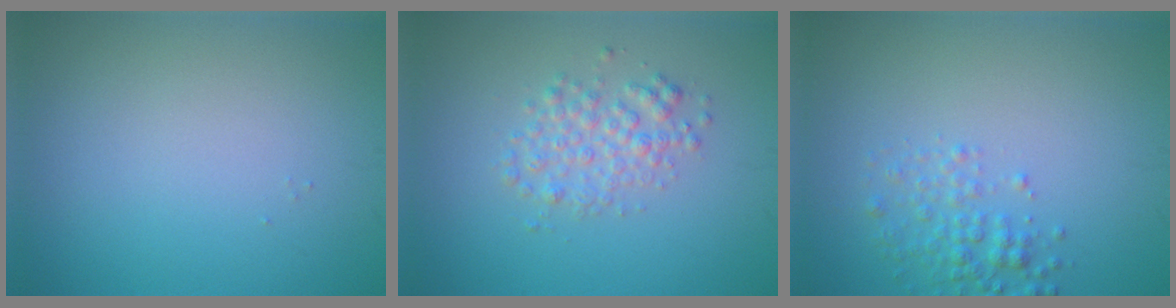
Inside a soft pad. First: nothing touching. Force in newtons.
{"total": 2.6, "press": 2.6, "slide": 0.0}
{"total": 2.3, "press": 2.3, "slide": 0.1}